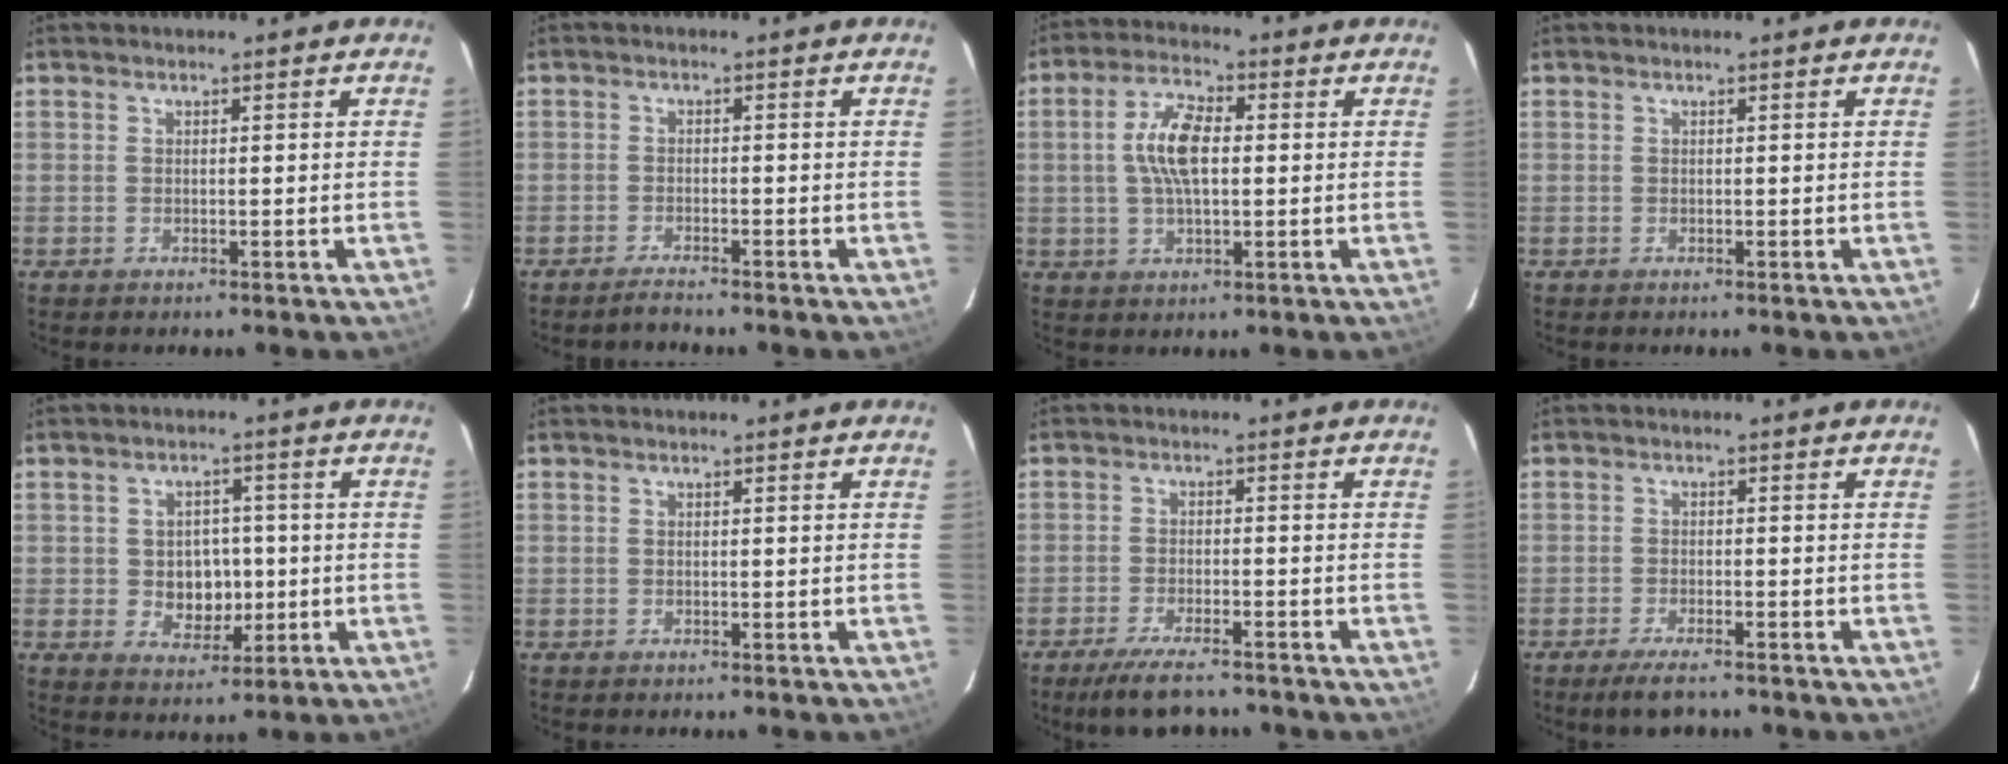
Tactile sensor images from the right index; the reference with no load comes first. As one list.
[{"total": 2.3, "force": [-2.2, 0.0, 0.7], "torque": [-0.025, -0.005, -0.042]}, {"total": 8.4, "force": [0.6, 3.6, 7.6], "torque": [-0.149, 0.014, 0.011]}, {"total": 0.0}, {"total": 6.4, "force": [-0.5, 5.3, 3.6], "torque": [-0.068, 0.008, 0.005]}, {"total": 0.0}, {"total": 8.5, "force": [-7.1, 1.9, 4.3], "torque": [-0.101, -0.020, -0.120]}, {"total": 5.0, "force": [-4.1, 1.0, 2.7], "torque": [-0.064, -0.010, -0.074]}]